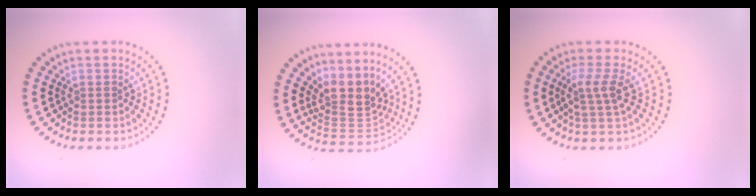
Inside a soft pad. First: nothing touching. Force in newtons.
{"total": 3.9, "press": 2.9, "slide": 2.6}
{"total": 2.5, "press": 1.9, "slide": 1.7}